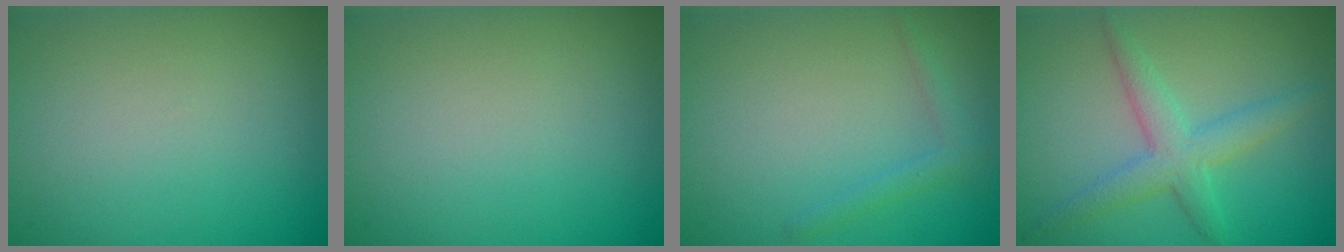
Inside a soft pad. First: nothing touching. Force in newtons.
{"total": 0.0}
{"total": 1.3, "press": 1.3, "slide": 0.1}
{"total": 3.5, "press": 3.5, "slide": 0.1}